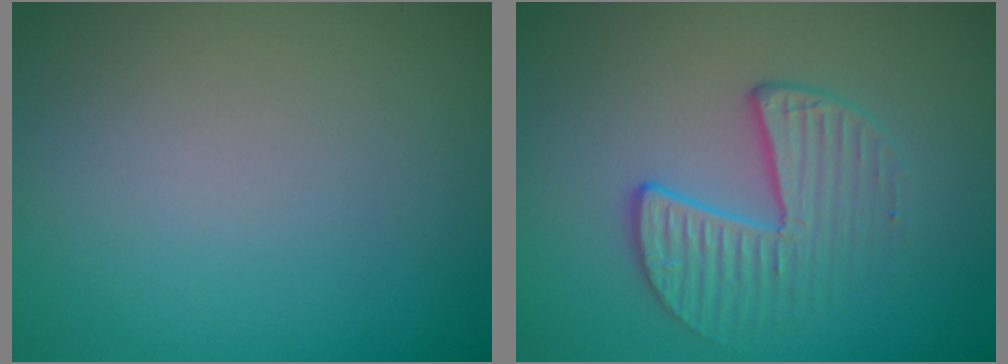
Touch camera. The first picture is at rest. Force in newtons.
{"total": 3.5, "press": 2.9, "slide": 2.0}